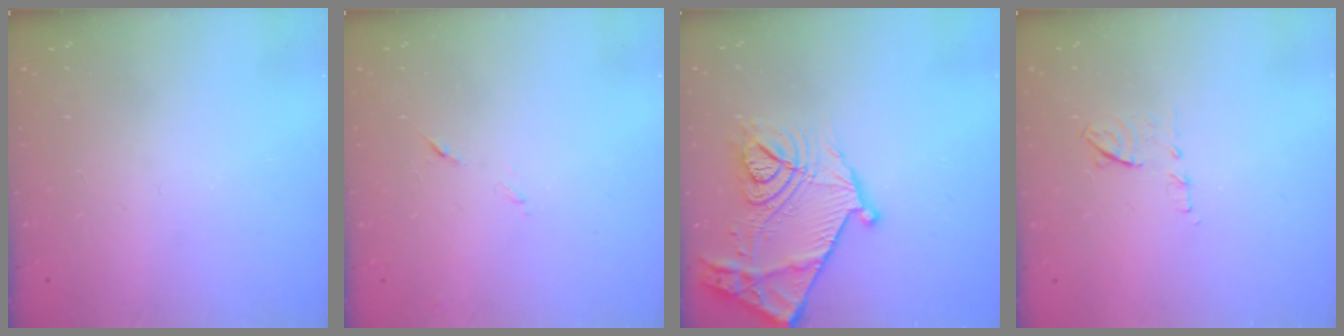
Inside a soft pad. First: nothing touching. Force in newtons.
{"total": 6.1, "press": 6.1, "slide": 0.6}
{"total": 21.8, "press": 21.8, "slide": 1.1}
{"total": 6.8, "press": 6.8, "slide": 0.9}